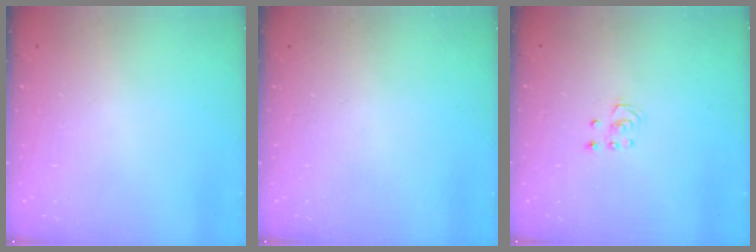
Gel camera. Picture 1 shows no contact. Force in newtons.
{"total": 0.0}
{"total": 2.5, "press": 2.5, "slide": 0.2}